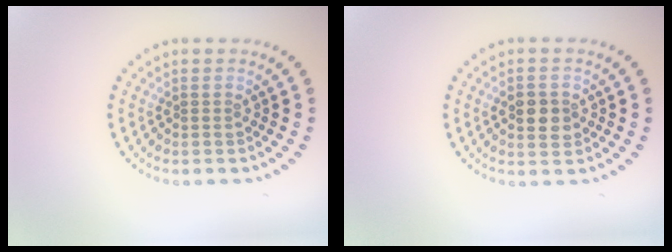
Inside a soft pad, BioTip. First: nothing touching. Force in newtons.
{"total": 2.7, "press": 2.7, "slide": 0.2}